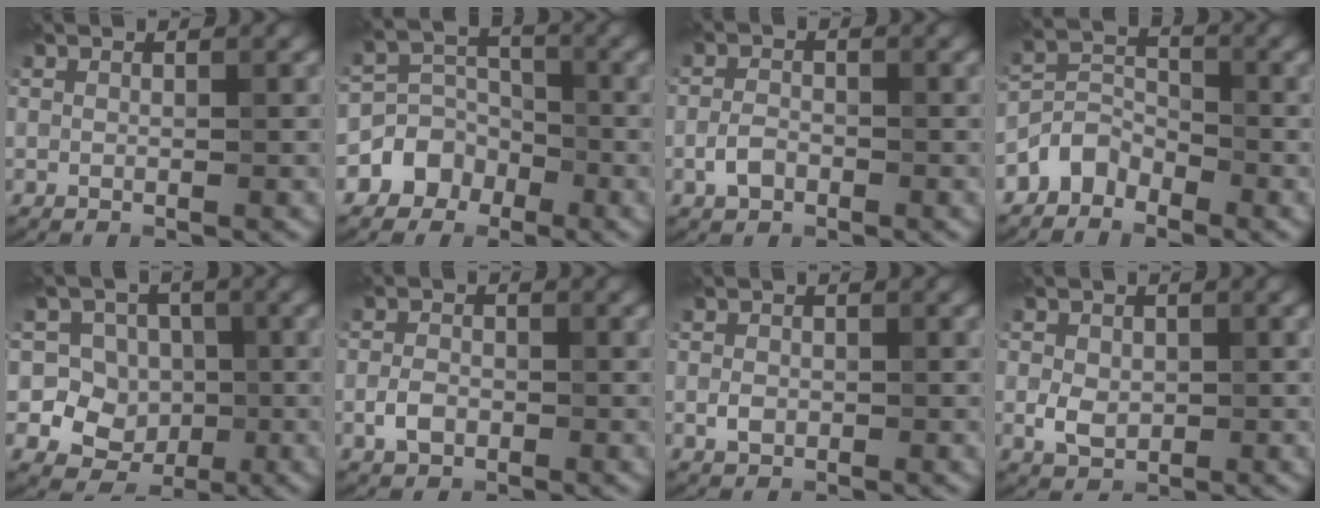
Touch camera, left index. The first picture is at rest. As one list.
[{"total": 4.5, "force": [-2.5, 3.6, 0.9], "torque": [0.018, 0.009, -0.060]}, {"total": 2.0, "force": [-0.9, 1.3, 1.1], "torque": [-0.022, 0.004, -0.024]}, {"total": 3.1, "force": [-2.4, 1.8, 0.7], "torque": [-0.009, 0.012, -0.056]}, {"total": 8.5, "force": [0.0, 8.1, 2.5], "torque": [-0.045, 0.032, -0.023]}, {"total": 2.2, "force": [-0.8, 1.5, 1.3], "torque": [-0.025, 0.002, -0.021]}, {"total": 1.4, "force": [-0.3, 1.1, 0.8], "torque": [-0.014, -0.001, -0.009]}, {"total": 2.6, "force": [-0.2, 2.1, 1.5], "torque": [-0.030, -0.004, -0.007]}]